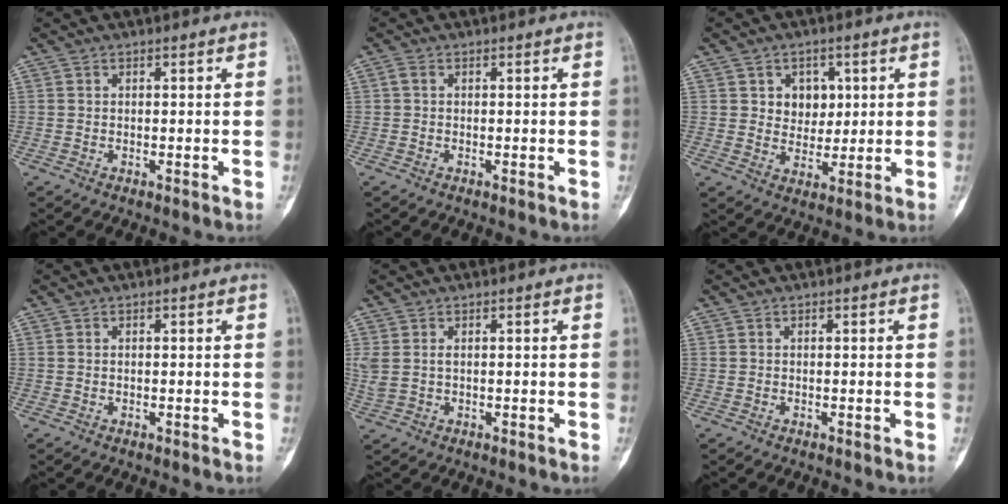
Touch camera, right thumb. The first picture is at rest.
{"total": 0.8, "force": [0.1, 0.5, 0.7], "torque": [-0.012, 0.002, -0.003]}
{"total": 6.3, "force": [1.9, 5.1, 3.1], "torque": [-0.011, -0.008, 0.031]}
{"total": 0.0}
{"total": 3.0, "force": [0.6, 1.9, 2.3], "torque": [-0.070, 0.007, 0.015]}
{"total": 0.0}